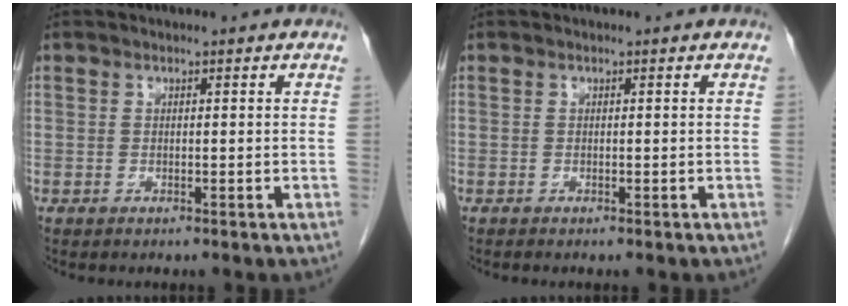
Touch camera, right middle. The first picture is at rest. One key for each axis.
{"total": 0.0}